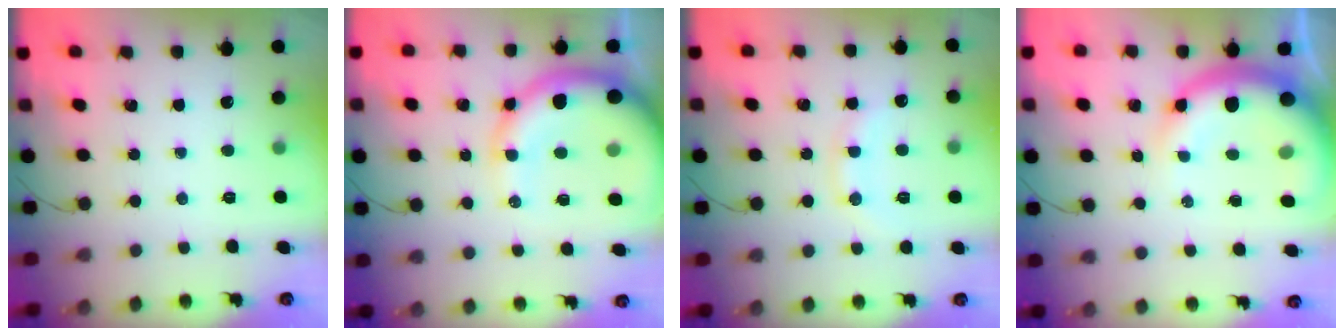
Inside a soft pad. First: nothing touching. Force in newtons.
{"total": 17.9, "press": 17.5, "slide": 4.0}
{"total": 8.1, "press": 8.0, "slide": 1.0}
{"total": 16.1, "press": 15.7, "slide": 3.4}